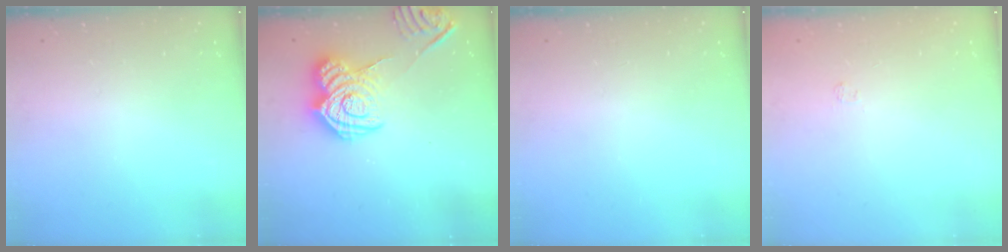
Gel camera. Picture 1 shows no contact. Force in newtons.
{"total": 13.9, "press": 13.8, "slide": 1.0}
{"total": 0.0}
{"total": 1.7, "press": 1.2, "slide": 1.1}